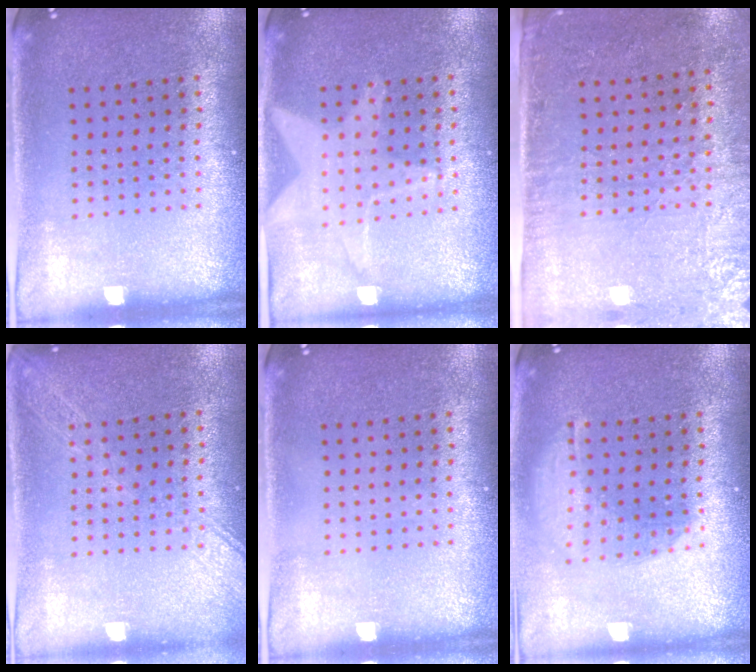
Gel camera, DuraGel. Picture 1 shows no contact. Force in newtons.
{"total": 1.1, "press": 1.1, "slide": 0.1}
{"total": 2.9, "press": 2.5, "slide": 1.5}
{"total": 1.6, "press": 1.6, "slide": 0.4}
{"total": 0.0}
{"total": 1.5, "press": 1.3, "slide": 0.9}